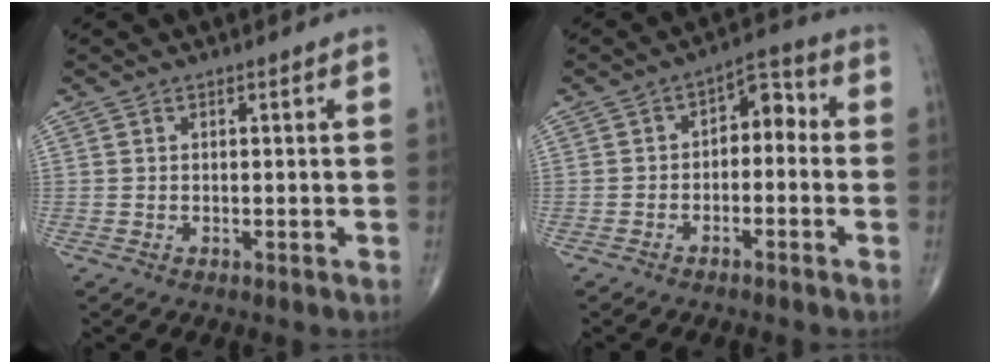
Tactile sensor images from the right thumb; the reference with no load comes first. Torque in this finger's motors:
{"motor_torque": [1.54, 0.73, -0.03, -0.63, 0.00]}